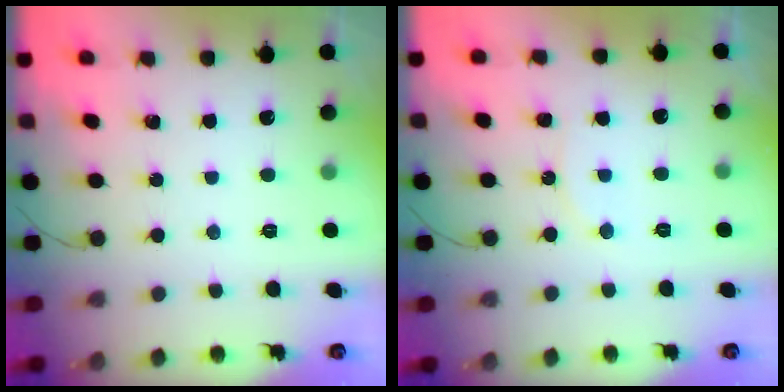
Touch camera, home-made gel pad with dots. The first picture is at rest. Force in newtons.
{"total": 5.1, "press": 5.1, "slide": 0.5}